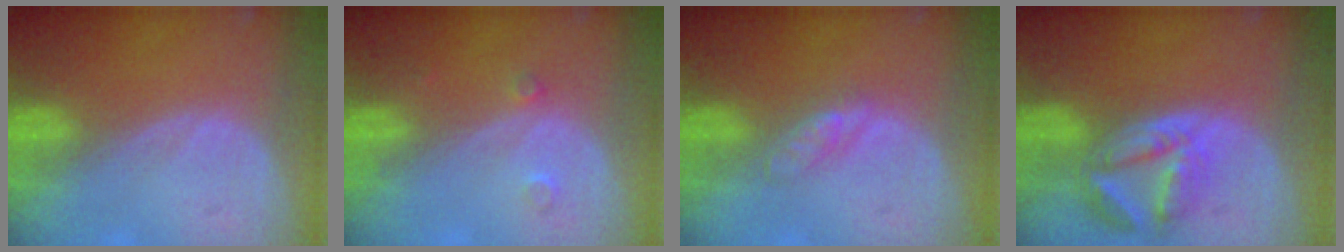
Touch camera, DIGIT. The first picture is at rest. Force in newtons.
{"total": 1.9, "press": 1.6, "slide": 1.0}
{"total": 3.1, "press": 3.0, "slide": 0.3}
{"total": 8.2, "press": 7.3, "slide": 3.8}